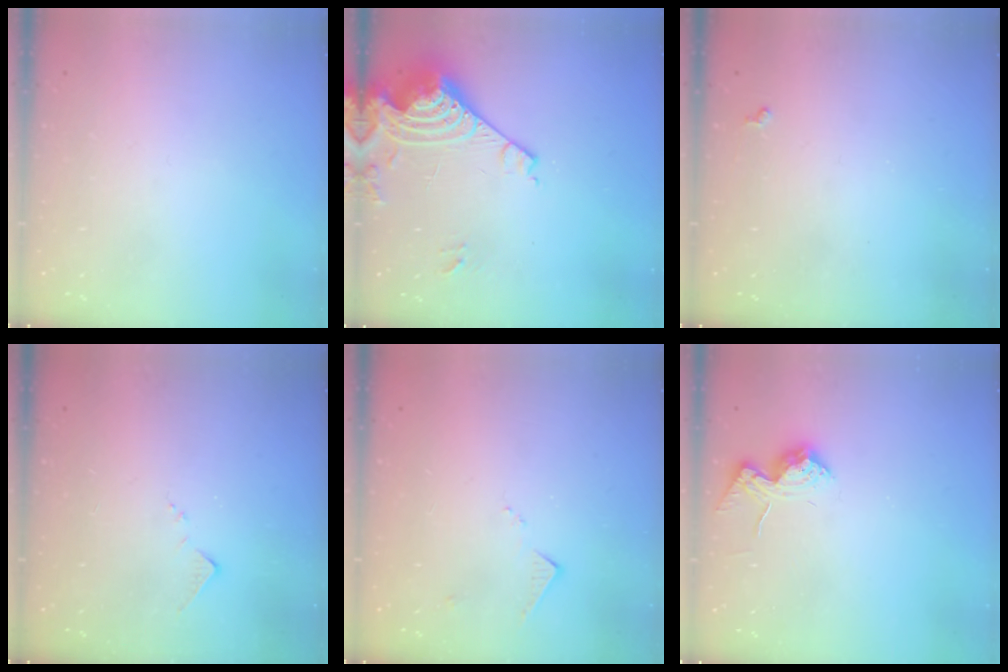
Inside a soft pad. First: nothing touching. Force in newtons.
{"total": 17.1, "press": 17.0, "slide": 1.5}
{"total": 3.0, "press": 3.0, "slide": 0.5}
{"total": 6.7, "press": 6.7, "slide": 0.8}
{"total": 6.0, "press": 6.0, "slide": 0.6}
{"total": 11.8, "press": 11.8, "slide": 0.5}